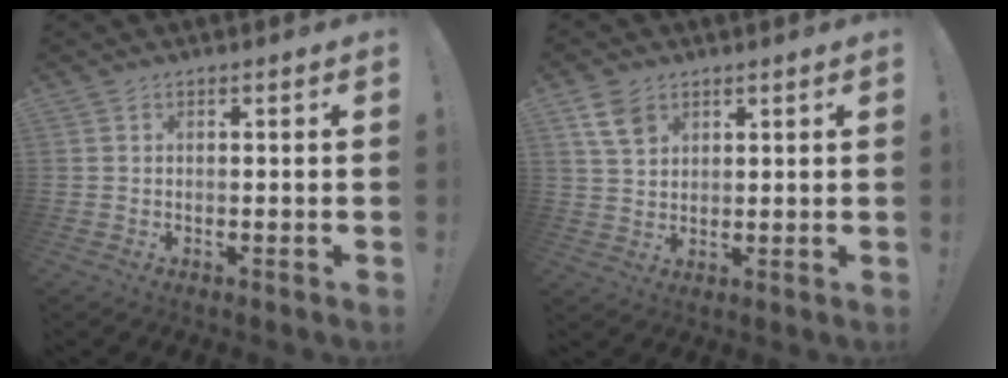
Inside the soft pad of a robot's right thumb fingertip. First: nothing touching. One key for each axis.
{"total": 7.7, "fx": 4.2, "fy": 5.3, "fz": 3.6, "tx": -0.060, "ty": -0.012, "tz": 0.086}